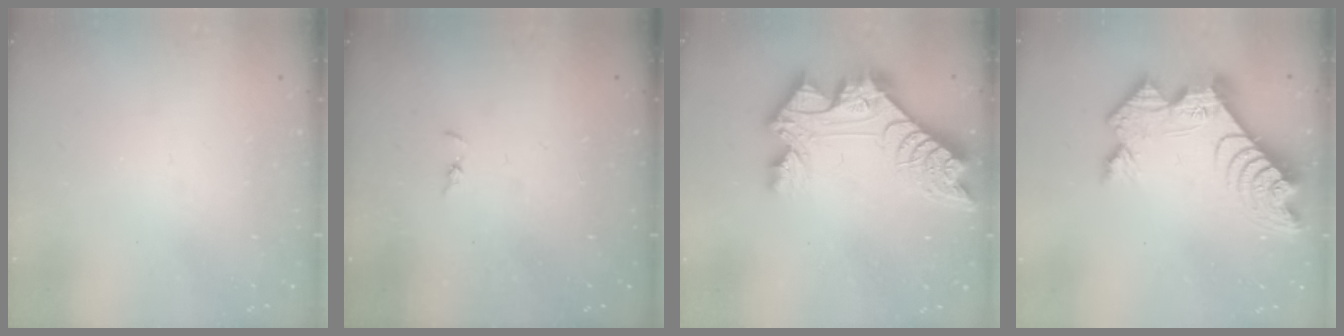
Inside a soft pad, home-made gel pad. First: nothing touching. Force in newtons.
{"total": 1.3, "press": 1.2, "slide": 0.3}
{"total": 14.9, "press": 14.8, "slide": 1.5}
{"total": 13.4, "press": 13.4, "slide": 1.2}